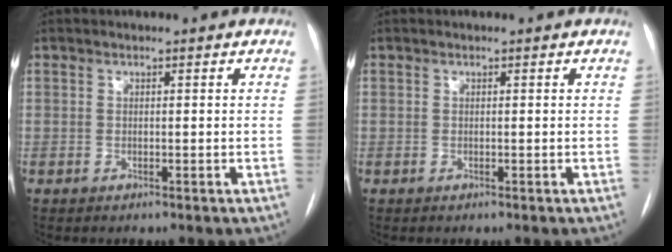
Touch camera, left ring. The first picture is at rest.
{"total": 0.0}